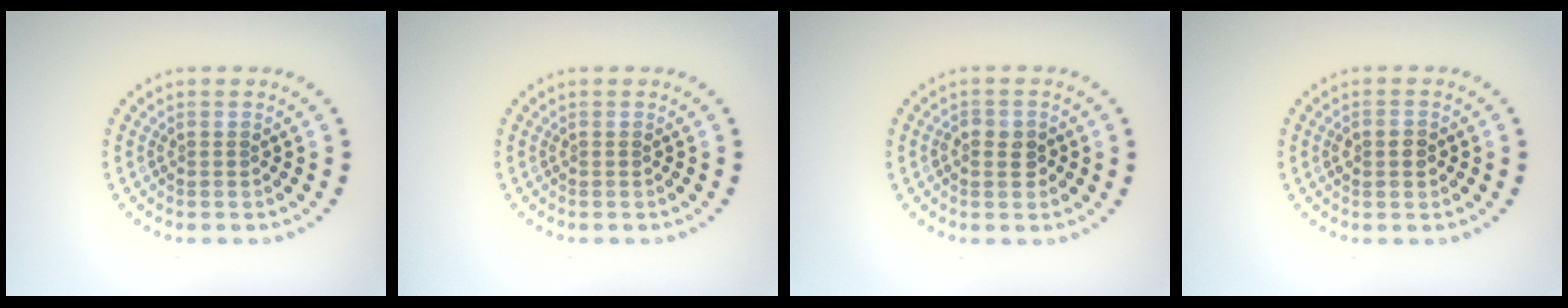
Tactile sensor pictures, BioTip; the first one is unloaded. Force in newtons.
{"total": 0.0}
{"total": 1.9, "press": 1.9, "slide": 0.5}
{"total": 1.2, "press": 1.2, "slide": 0.2}